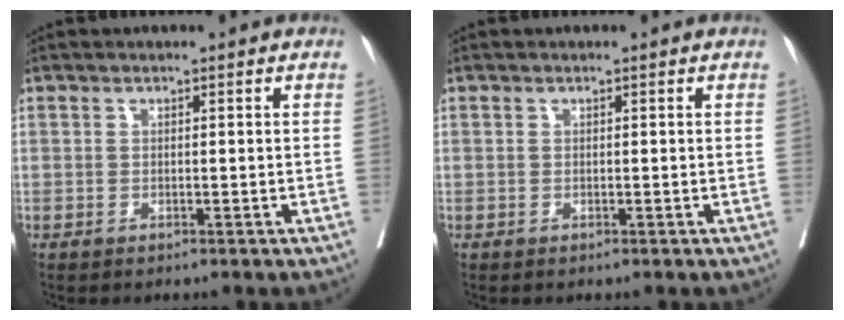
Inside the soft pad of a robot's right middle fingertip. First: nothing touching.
{"total": 0.0}